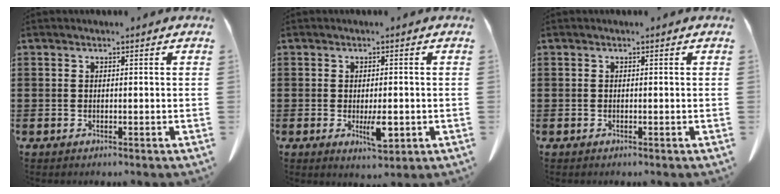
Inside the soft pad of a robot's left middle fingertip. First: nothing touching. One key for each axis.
{"total": 4.2, "fx": -0.8, "fy": 1.6, "fz": 3.8, "tx": -0.062, "ty": -0.002, "tz": -0.015}
{"total": 0.0}